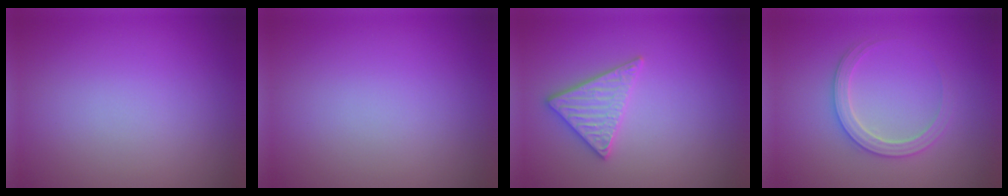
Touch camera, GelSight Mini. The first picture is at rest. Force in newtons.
{"total": 0.0}
{"total": 2.8, "press": 2.7, "slide": 0.7}
{"total": 2.8, "press": 2.7, "slide": 0.4}